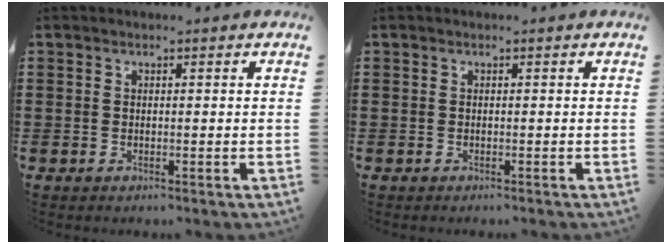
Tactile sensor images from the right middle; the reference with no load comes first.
{"total": 0.0}